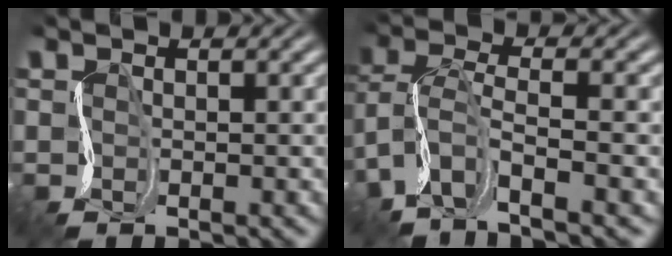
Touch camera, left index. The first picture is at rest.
{"total": 6.4, "force": [-3.2, 2.8, 4.8], "torque": [-0.107, -0.002, -0.072]}